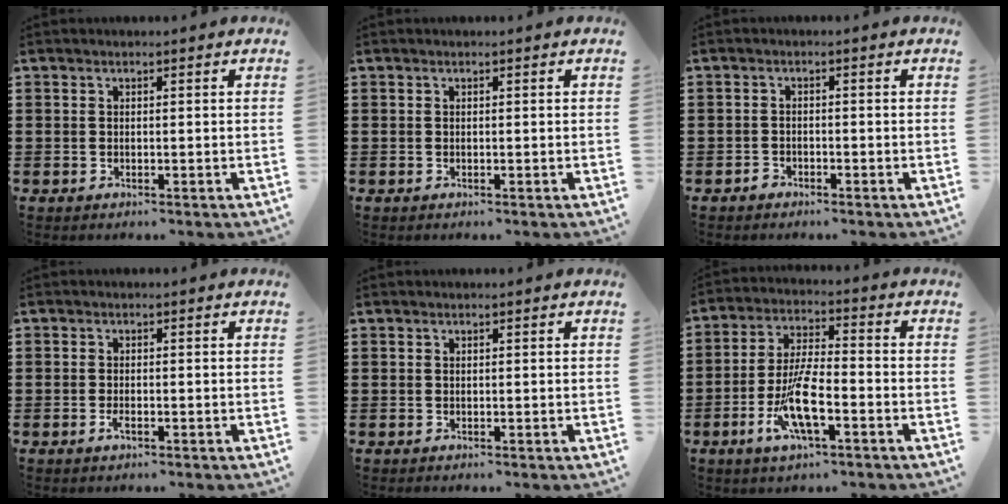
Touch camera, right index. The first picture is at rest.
{"total": 0.0}
{"total": 1.2, "force": [-1.1, 0.5, 0.1], "torque": [-0.006, 0.001, -0.024]}
{"total": 1.4, "force": [-0.8, 0.4, 1.1], "torque": [-0.029, -0.007, -0.017]}
{"total": 0.0}
{"total": 9.1, "force": [-3.8, 2.3, 7.9], "torque": [-0.166, -0.009, -0.070]}